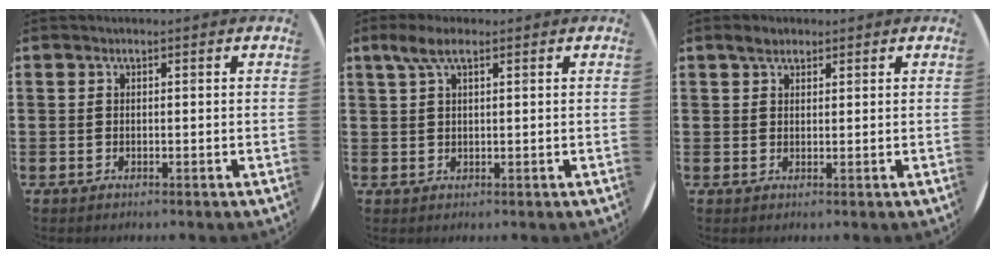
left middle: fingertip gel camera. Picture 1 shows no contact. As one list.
[{"total": 3.6, "force": [2.0, 1.2, 2.7], "torque": [-0.049, 0.005, 0.033]}, {"total": 2.0, "force": [1.7, 0.9, 0.7], "torque": [-0.006, 0.003, 0.029]}]